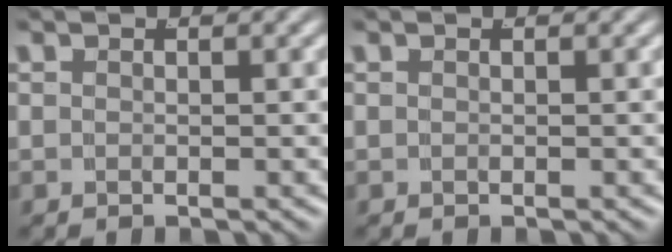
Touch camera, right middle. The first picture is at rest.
{"total": 0.0}